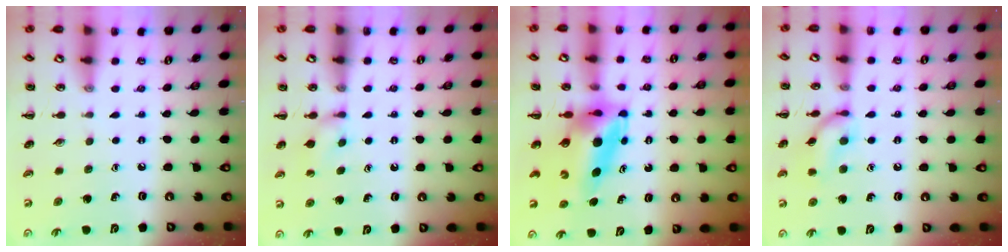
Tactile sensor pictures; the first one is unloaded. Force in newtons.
{"total": 5.7, "press": 5.6, "slide": 1.3}
{"total": 7.9, "press": 7.6, "slide": 2.3}
{"total": 10.9, "press": 10.9, "slide": 0.6}